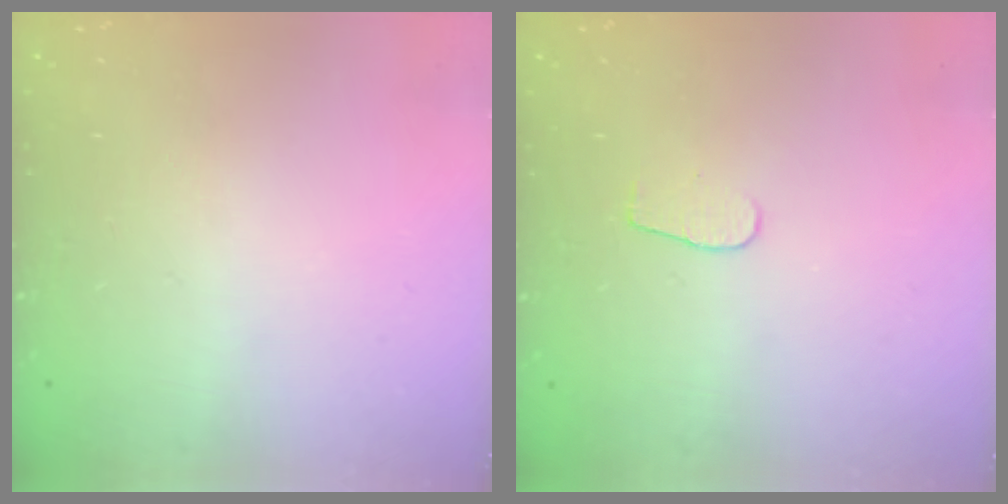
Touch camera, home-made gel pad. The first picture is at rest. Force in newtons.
{"total": 3.6, "press": 3.6, "slide": 0.4}